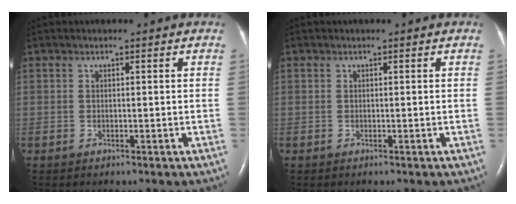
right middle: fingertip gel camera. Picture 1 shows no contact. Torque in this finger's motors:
{"motor_torque": [0.05, -0.05, 0.00, 0.00]}